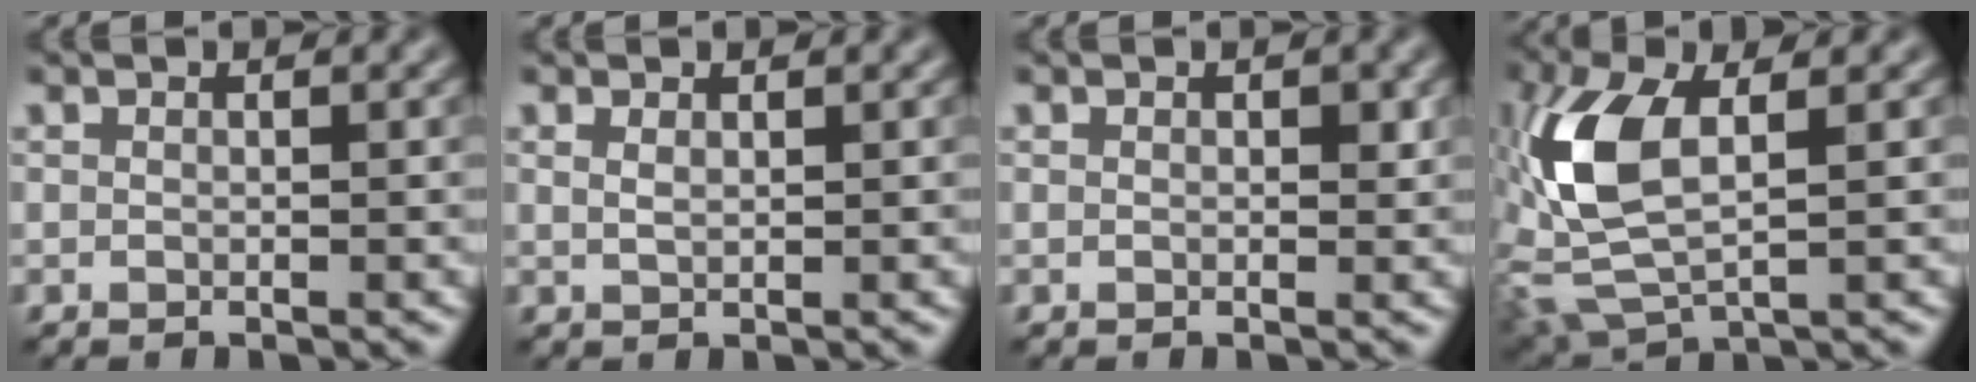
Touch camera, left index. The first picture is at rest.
{"total": 0.8, "force": [0.5, 0.3, 0.6], "torque": [-0.014, -0.001, 0.010]}
{"total": 1.1, "force": [0.3, 0.7, 0.8], "torque": [-0.011, -0.001, 0.004]}
{"total": 8.3, "force": [0.3, 4.1, 7.2], "torque": [-0.179, 0.003, 0.004]}